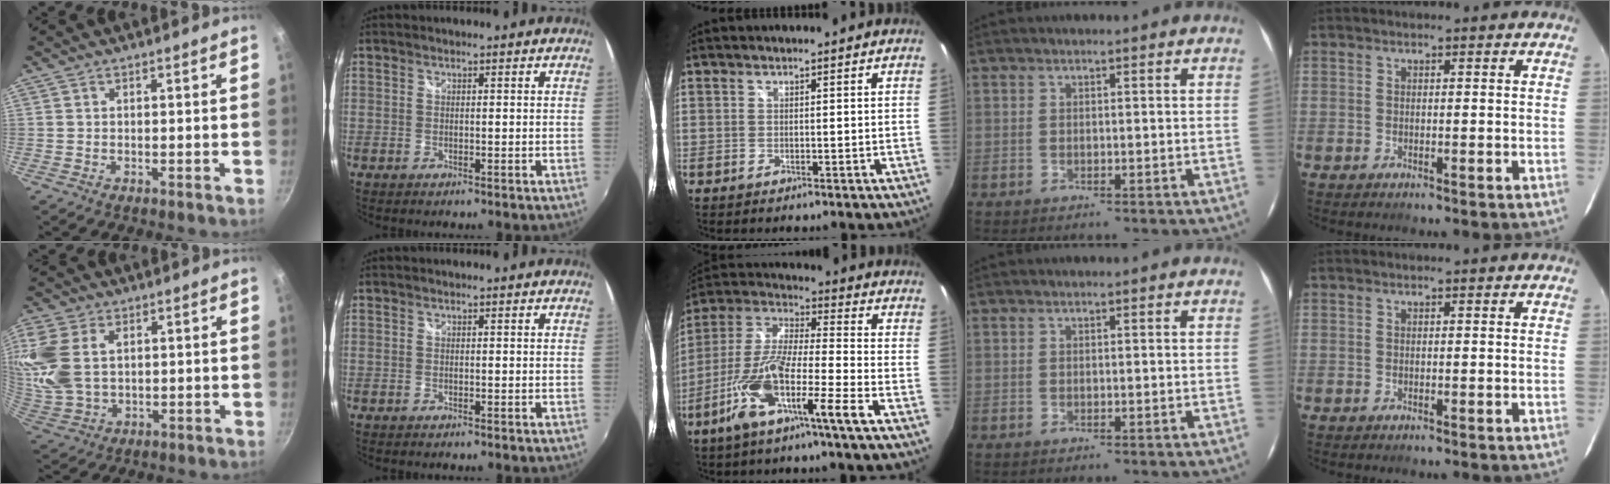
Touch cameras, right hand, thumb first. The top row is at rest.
{"thumb": {"total": 13.5, "force": [3.4, 9.0, 9.5], "torque": [-0.205, -0.009, 0.074]}, "middle": {"total": 14.7, "force": [-7.8, 0.7, 12.4], "torque": [-0.246, -0.014, -0.154]}}